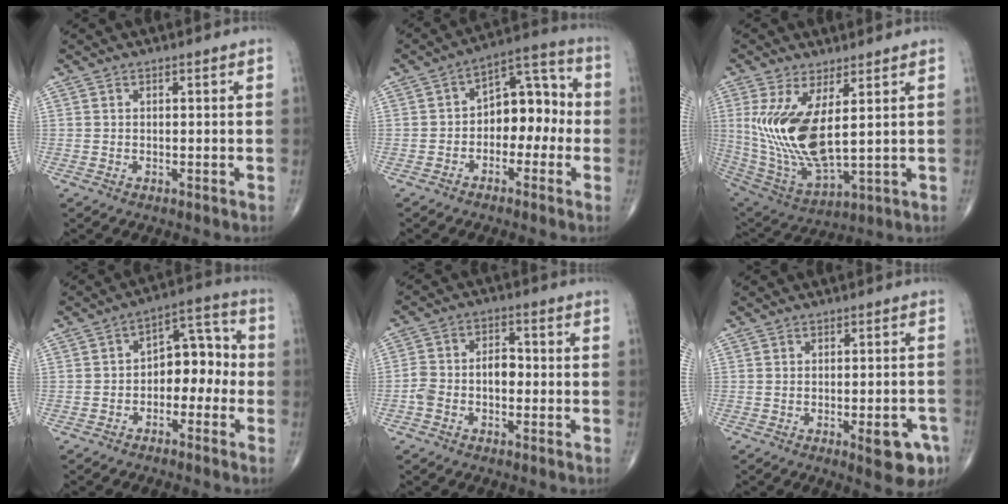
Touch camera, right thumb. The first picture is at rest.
{"total": 10.5, "force": [-1.7, 6.9, 7.7], "torque": [-0.072, 0.045, -0.043]}
{"total": 15.8, "force": [3.1, 6.1, 14.2], "torque": [-0.292, -0.032, 0.081]}
{"total": 9.3, "force": [-2.0, 6.0, 6.7], "torque": [-0.057, 0.044, -0.045]}
{"total": 6.4, "force": [-1.6, 4.3, 4.5], "torque": [-0.078, 0.034, -0.036]}
{"total": 7.4, "force": [-3.3, 2.5, 6.1], "torque": [-0.059, 0.011, -0.036]}